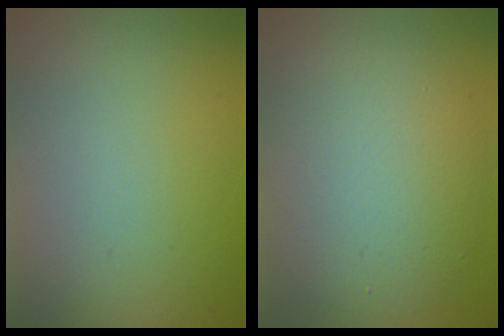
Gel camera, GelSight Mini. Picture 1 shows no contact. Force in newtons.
{"total": 7.1, "press": 7.1, "slide": 0.3}